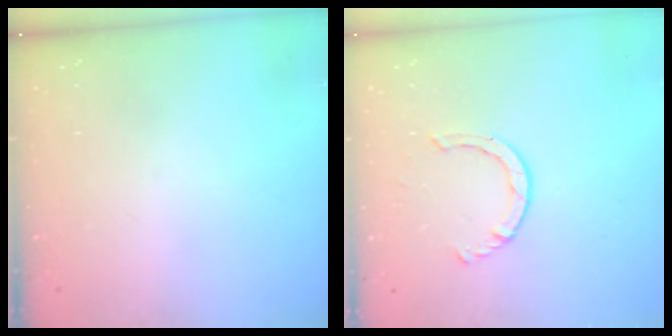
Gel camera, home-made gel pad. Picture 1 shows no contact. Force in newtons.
{"total": 2.9, "press": 2.9, "slide": 0.4}